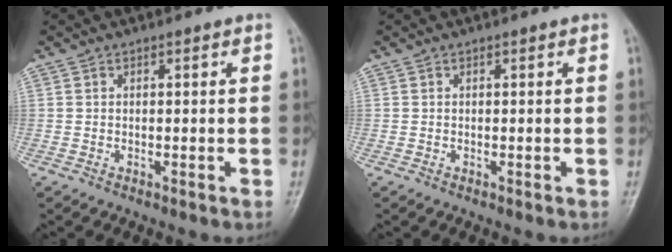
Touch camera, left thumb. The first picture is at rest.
{"total": 0.0}